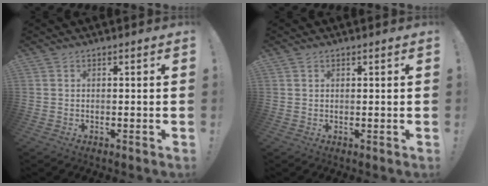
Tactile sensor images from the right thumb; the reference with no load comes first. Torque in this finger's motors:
{"motor_torque": [0.06, -0.05, 0.07, 0.07, 0.10]}